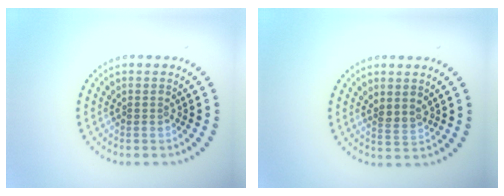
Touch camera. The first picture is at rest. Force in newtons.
{"total": 1.6, "press": 1.3, "slide": 1.0}